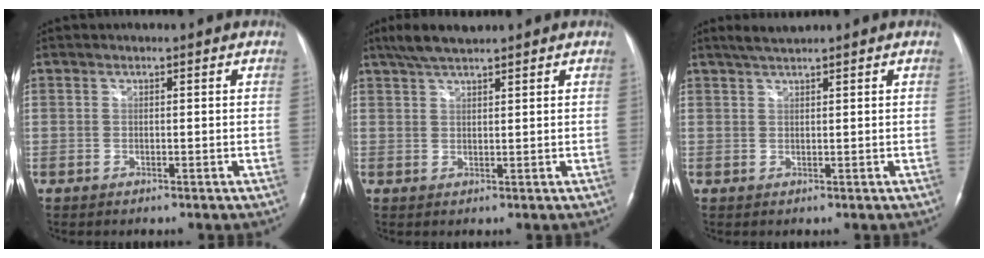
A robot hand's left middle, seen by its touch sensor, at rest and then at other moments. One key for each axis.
{"total": 4.7, "fx": 4.0, "fy": 0.4, "fz": 2.5, "tx": -0.056, "ty": 0.015, "tz": 0.078}
{"total": 2.3, "fx": 2.0, "fy": -0.4, "fz": 1.0, "tx": -0.022, "ty": 0.004, "tz": 0.040}